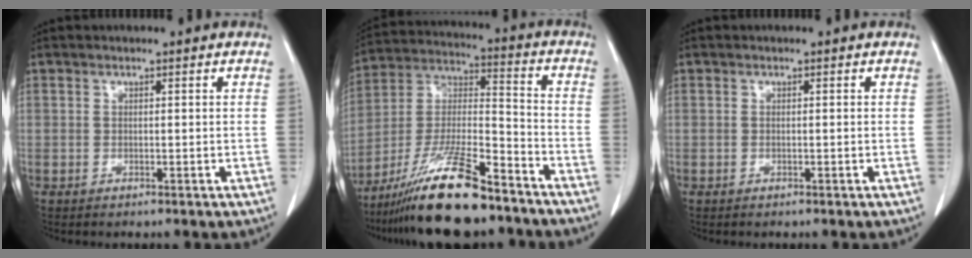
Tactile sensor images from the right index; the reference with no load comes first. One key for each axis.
{"total": 17.5, "fx": -13.2, "fy": 2.4, "fz": 11.2, "tx": -0.237, "ty": -0.019, "tz": -0.239}
{"total": 0.0}